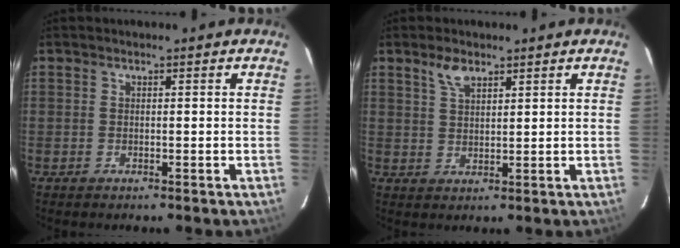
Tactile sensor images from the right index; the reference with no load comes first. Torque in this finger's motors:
{"motor_torque": [0.09, -0.01, 0.09, 0.03]}